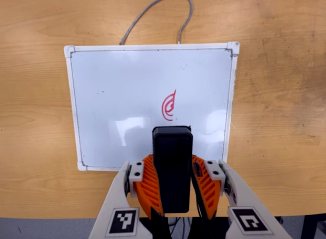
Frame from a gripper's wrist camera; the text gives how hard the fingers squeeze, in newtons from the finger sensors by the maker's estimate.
{"total": 10.5, "left": 8.6, "right": 12.3}